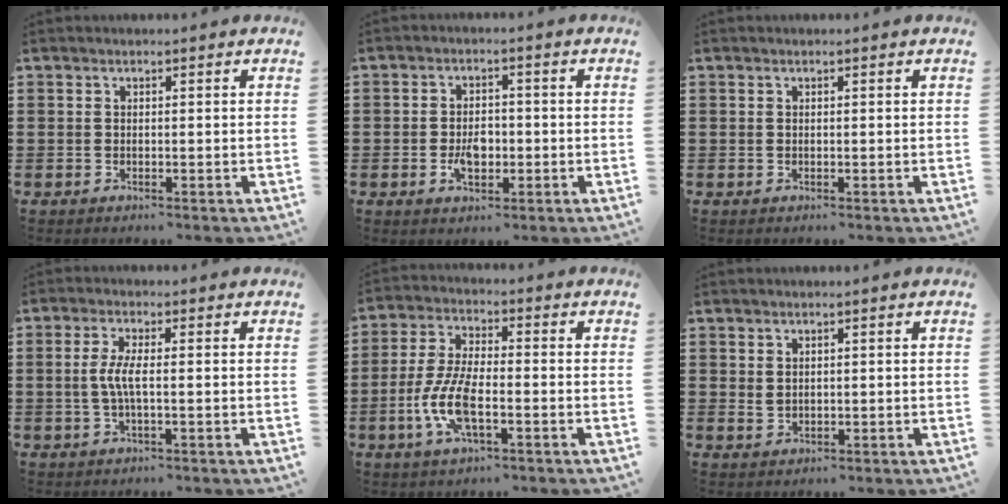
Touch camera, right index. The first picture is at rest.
{"total": 3.9, "force": [-1.0, 2.4, 2.8], "torque": [-0.052, 0.001, -0.021]}
{"total": 0.0}
{"total": 3.7, "force": [-0.4, 0.5, 3.6], "torque": [-0.081, -0.006, -0.014]}
{"total": 8.1, "force": [-2.8, 2.7, 7.1], "torque": [-0.162, -0.011, -0.058]}
{"total": 1.2, "force": [0.9, 0.8, 0.4], "torque": [-0.010, 0.006, 0.016]}